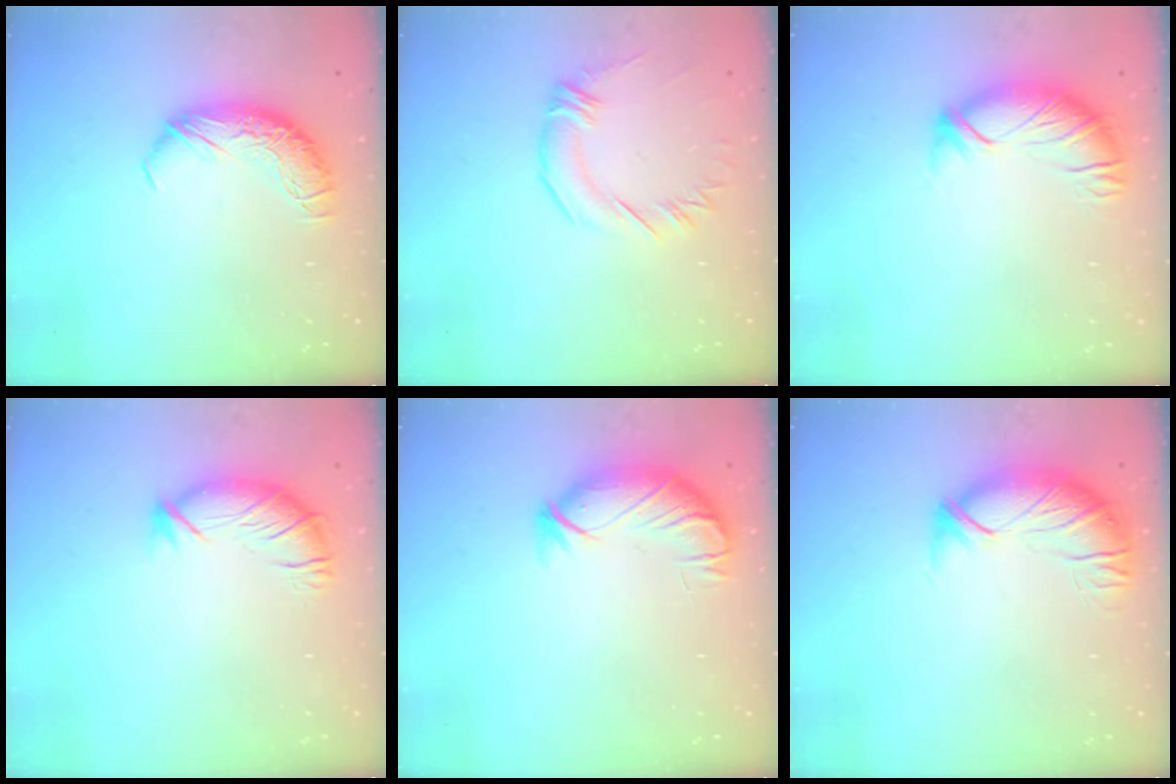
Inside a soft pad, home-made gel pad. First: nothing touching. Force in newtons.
{"total": 1.1, "press": 0.9, "slide": 0.6}
{"total": 2.4, "press": 1.9, "slide": 1.5}
{"total": 2.9, "press": 2.0, "slide": 2.2}
{"total": 3.7, "press": 3.1, "slide": 2.0}
{"total": 3.0, "press": 1.5, "slide": 2.6}